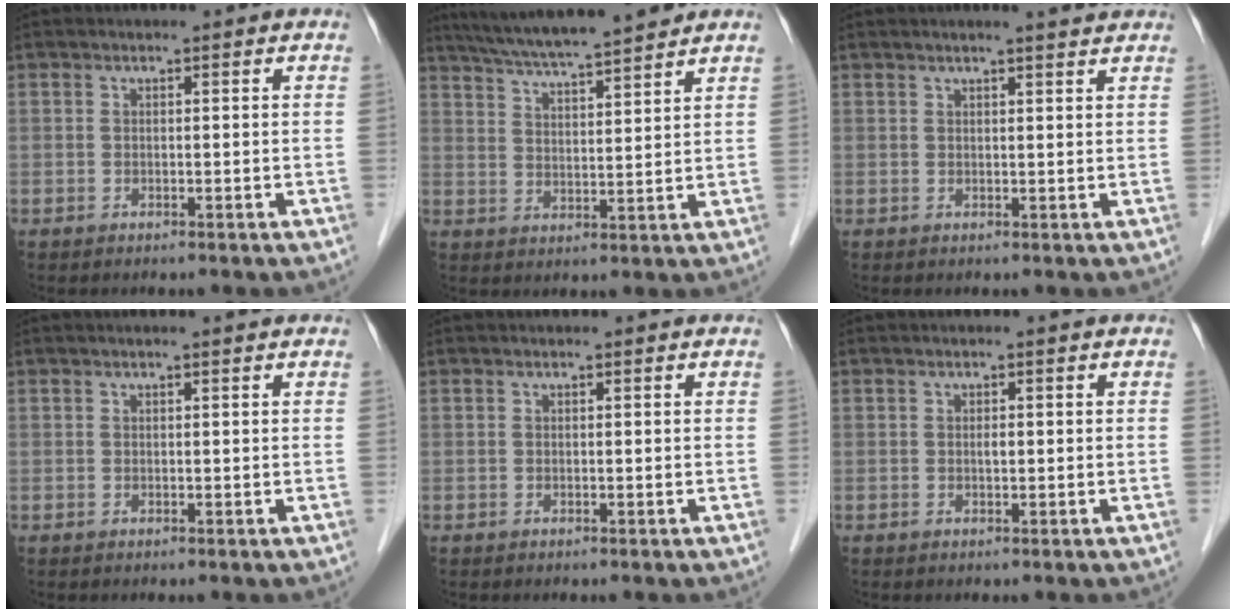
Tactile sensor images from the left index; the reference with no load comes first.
{"total": 13.2, "force": [11.5, 0.2, 6.4], "torque": [-0.113, 0.017, 0.180]}
{"total": 3.9, "force": [3.4, 0.0, 1.9], "torque": [-0.027, 0.007, 0.036]}
{"total": 0.7, "force": [0.5, -0.2, 0.5], "torque": [-0.009, 0.004, 0.010]}
{"total": 0.0}
{"total": 0.6, "force": [-0.3, 0.1, 0.6], "torque": [-0.008, -0.004, -0.005]}